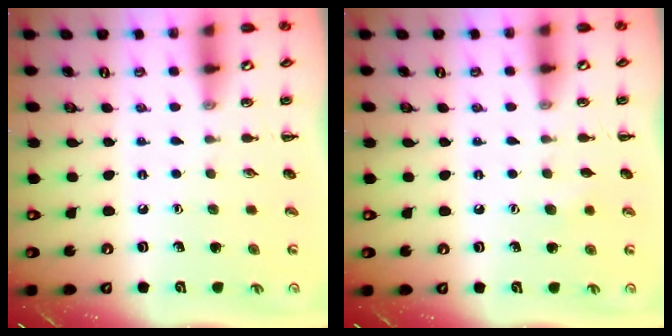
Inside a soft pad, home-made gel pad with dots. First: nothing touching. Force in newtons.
{"total": 4.4, "press": 4.2, "slide": 1.1}